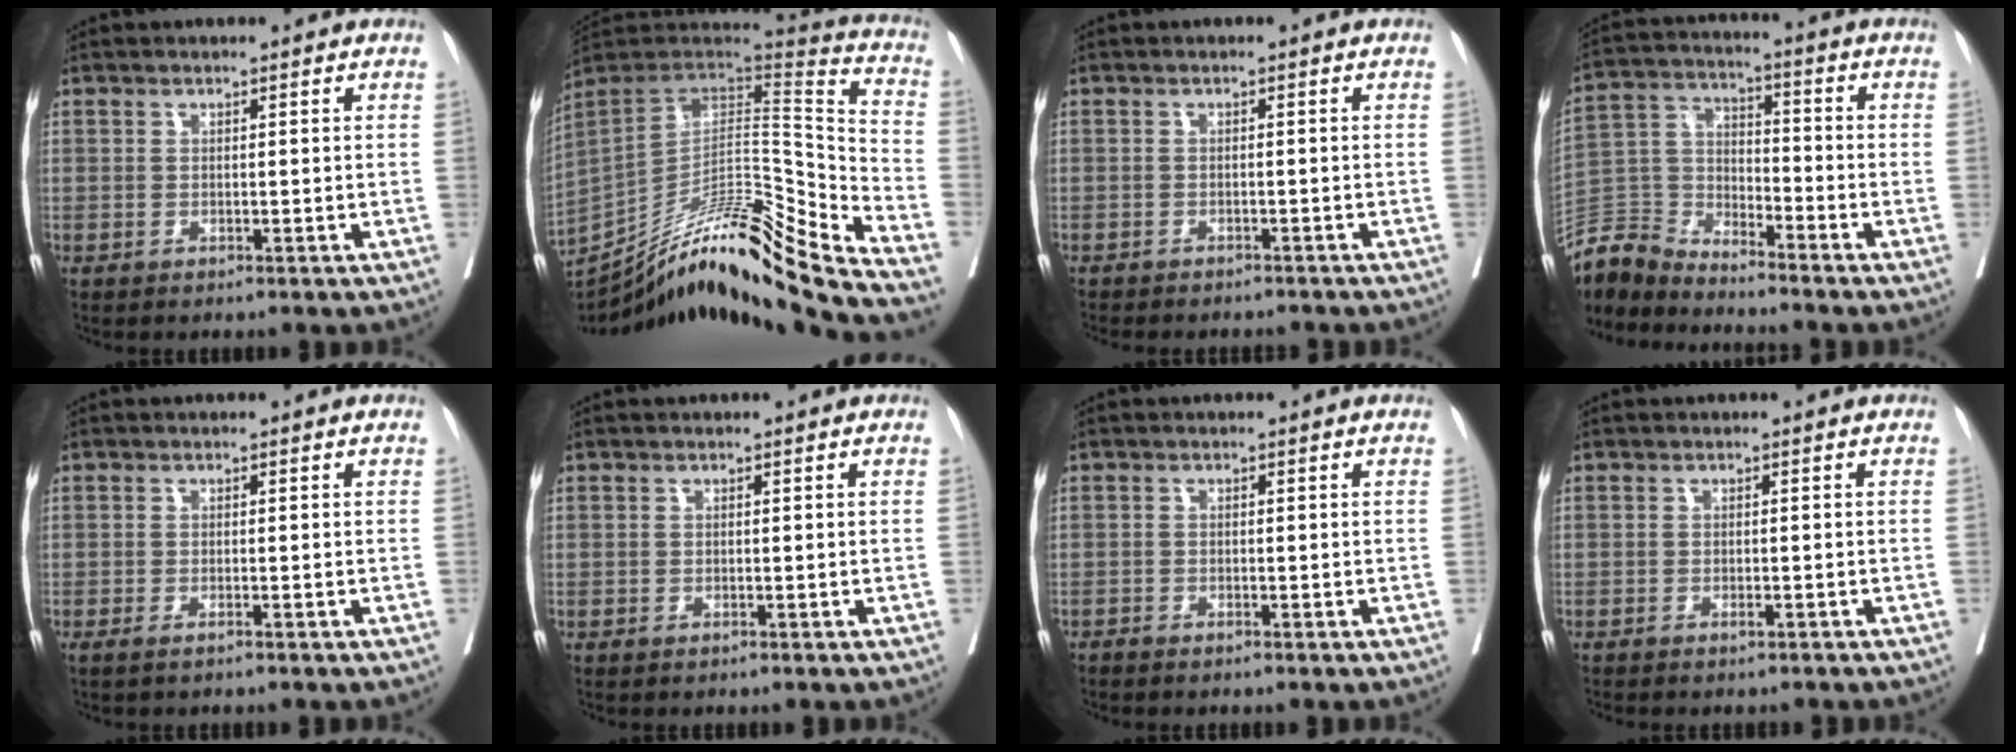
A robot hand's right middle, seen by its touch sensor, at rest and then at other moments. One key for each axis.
{"total": 29.6, "fx": -24.3, "fy": 0.6, "fz": 17.0, "tx": -0.239, "ty": -0.021, "tz": -0.386}
{"total": 7.6, "fx": -6.9, "fy": 1.9, "fz": 2.7, "tx": -0.036, "ty": -0.003, "tz": -0.085}
{"total": 7.9, "fx": -7.9, "fy": 0.9, "fz": -0.1, "tx": 0.000, "ty": 0.017, "tz": -0.163}
{"total": 1.1, "fx": -0.8, "fy": 0.0, "fz": 0.7, "tx": -0.011, "ty": -0.001, "tz": -0.011}
{"total": 0.0}
{"total": 1.0, "fx": -0.9, "fy": 0.1, "fz": 0.3, "tx": -0.004, "ty": 0.001, "tz": -0.016}
{"total": 1.0, "fx": -0.8, "fy": 0.1, "fz": 0.6, "tx": -0.016, "ty": -0.001, "tz": -0.009}